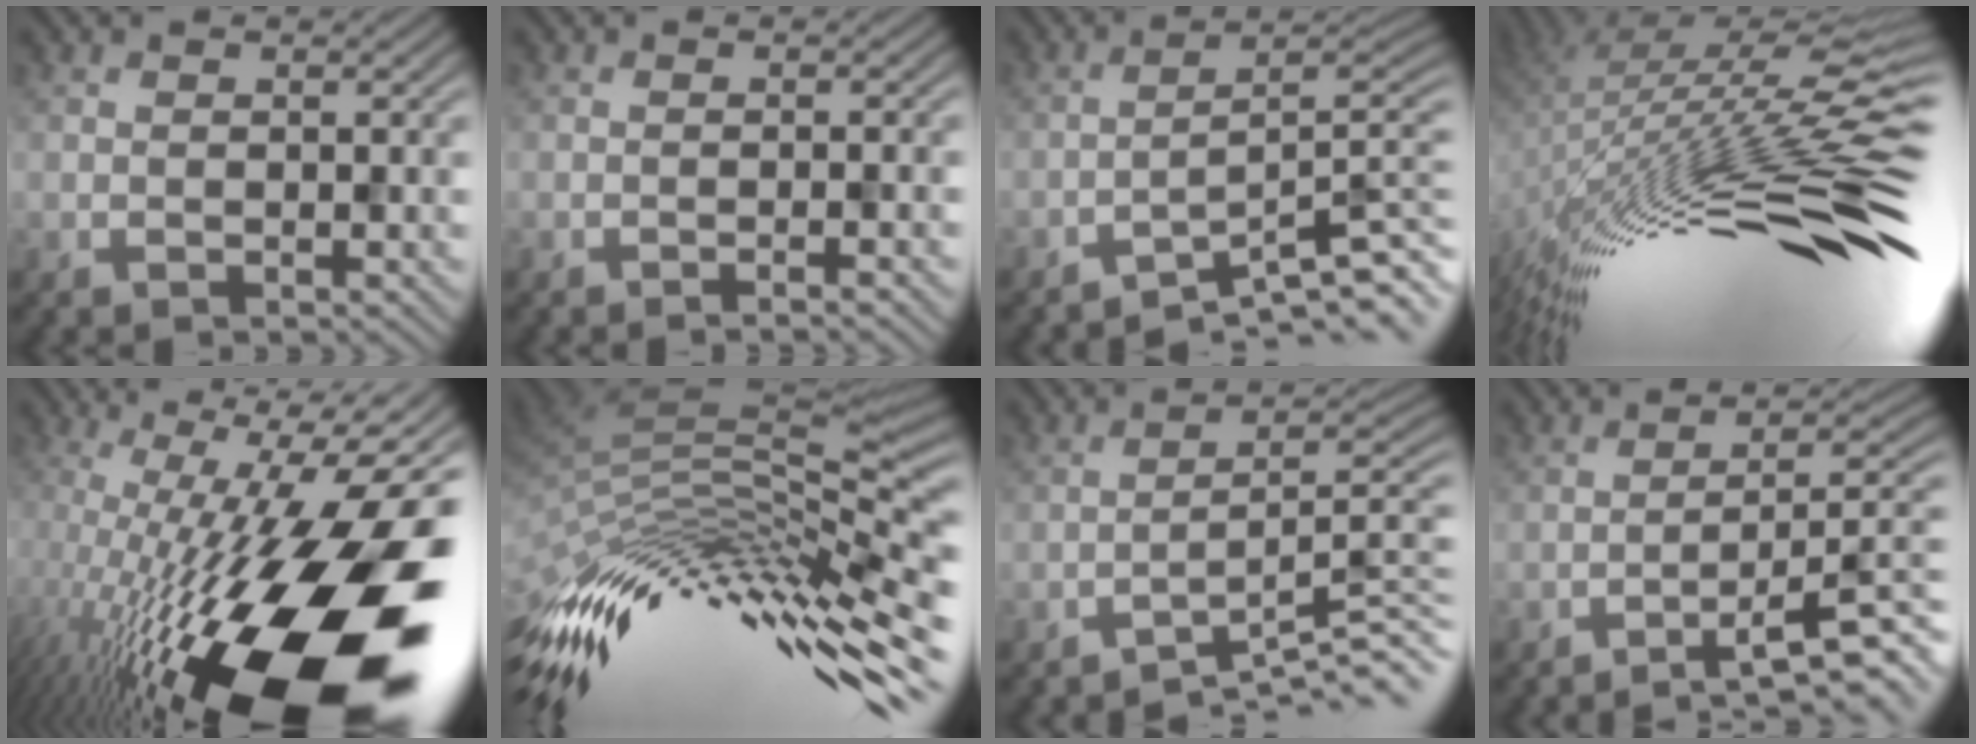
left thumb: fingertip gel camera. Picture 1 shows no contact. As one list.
[{"total": 1.8, "force": [-1.2, 0.2, 1.4], "torque": [-0.013, 0.006, -0.027]}, {"total": 8.8, "force": [-6.6, 1.2, 5.7], "torque": [-0.074, 0.001, -0.102]}, {"total": 16.5, "force": [-4.7, 3.7, 15.4], "torque": [-0.258, 0.012, -0.081]}, {"total": 21.3, "force": [-6.4, 7.2, 19.0], "torque": [-0.297, -0.028, -0.103]}, {"total": 15.0, "force": [-7.4, 5.2, 11.9], "torque": [-0.247, -0.013, -0.121]}, {"total": 8.8, "force": [-6.7, 1.2, 5.6], "torque": [-0.072, 0.007, -0.098]}, {"total": 8.3, "force": [-5.5, 1.2, 6.2], "torque": [-0.090, 0.012, -0.077]}]